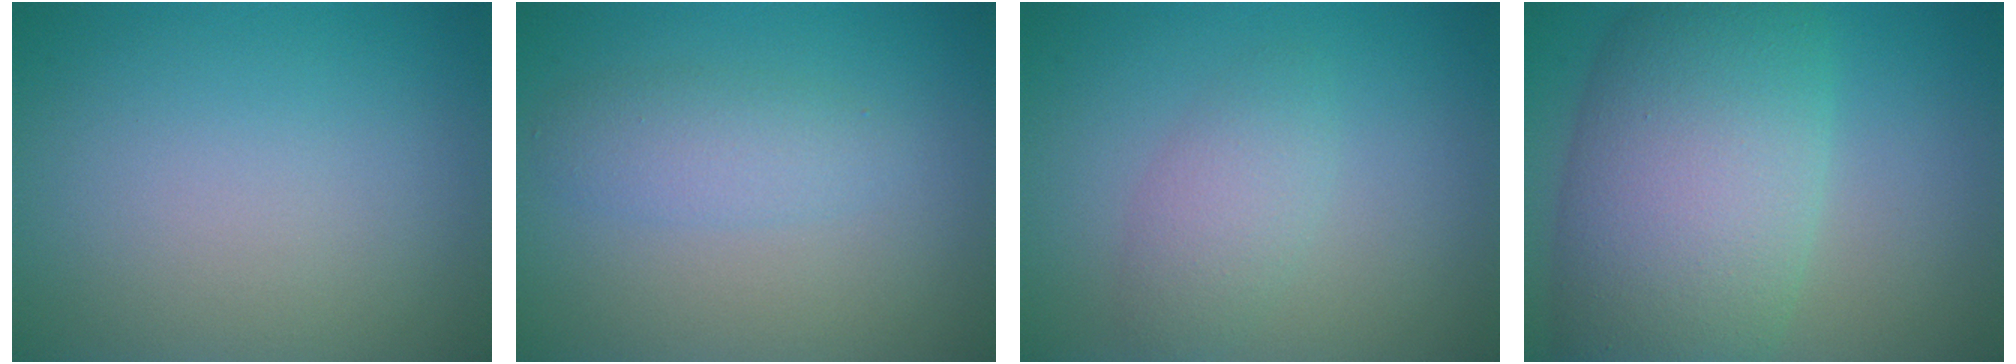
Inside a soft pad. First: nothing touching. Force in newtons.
{"total": 2.3, "press": 2.3, "slide": 0.2}
{"total": 2.4, "press": 2.4, "slide": 0.1}
{"total": 11.3, "press": 11.3, "slide": 0.5}